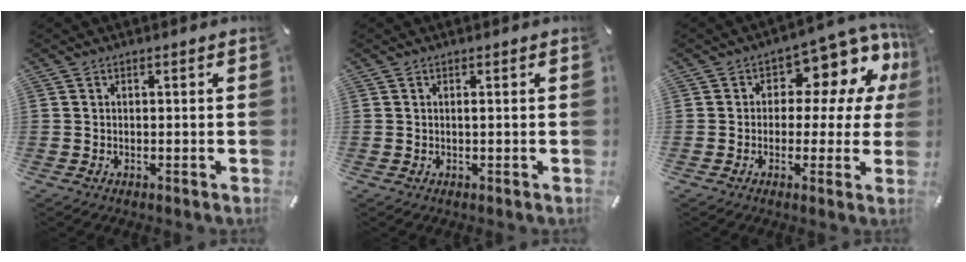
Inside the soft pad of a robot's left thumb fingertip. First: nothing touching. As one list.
[{"total": 0.5, "force": [0.0, -0.1, 0.5], "torque": [-0.008, -0.001, 0.000]}, {"total": 9.9, "force": [4.2, 6.2, 6.6], "torque": [-0.085, -0.040, 0.073]}]